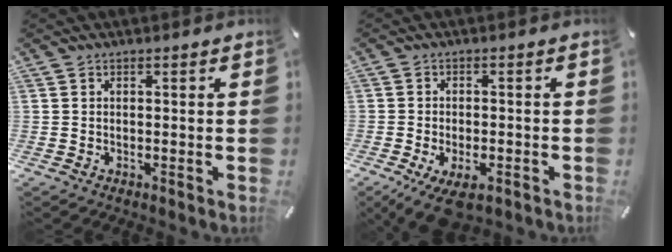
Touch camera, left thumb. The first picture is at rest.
{"total": 5.7, "force": [-2.8, 2.8, 4.1], "torque": [-0.082, 0.005, -0.048]}